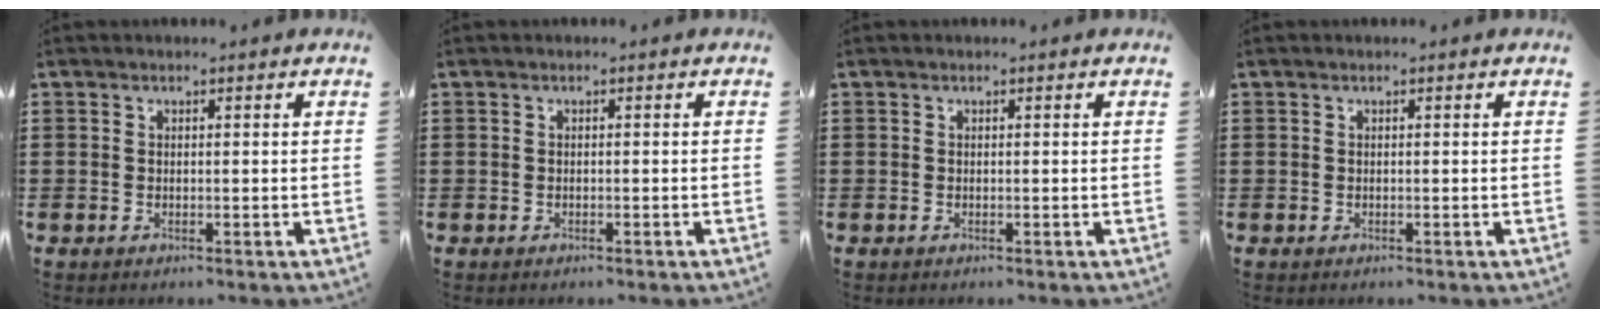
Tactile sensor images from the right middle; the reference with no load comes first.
{"total": 0.0}
{"total": 0.0}
{"total": 0.0}